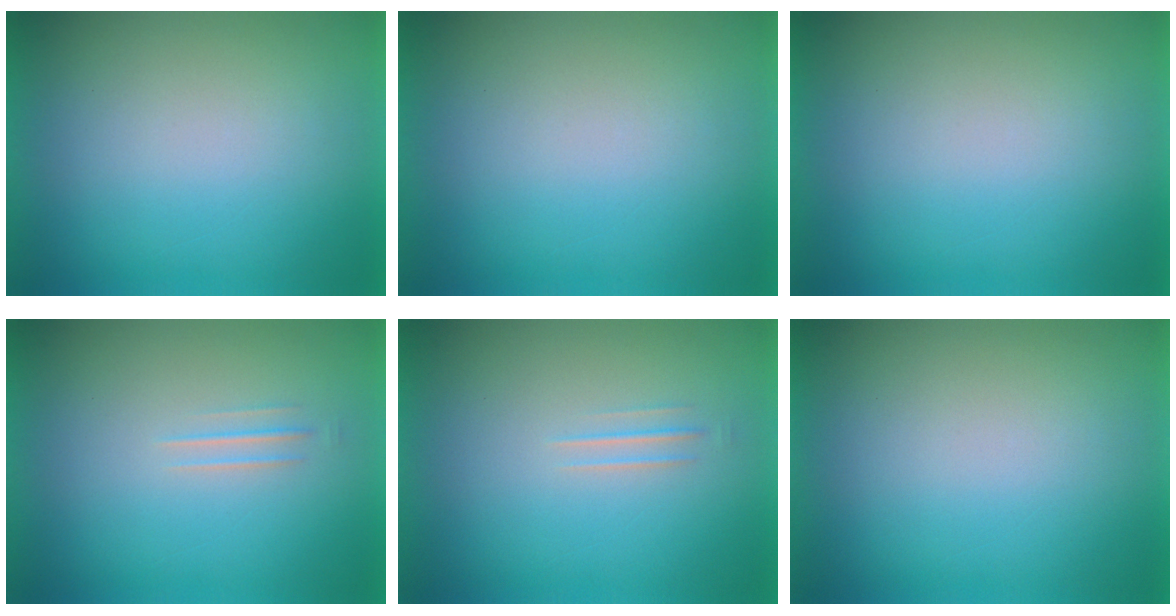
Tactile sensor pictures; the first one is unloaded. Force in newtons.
{"total": 0.0}
{"total": 0.0}
{"total": 1.3}
{"total": 1.3}
{"total": 1.2}